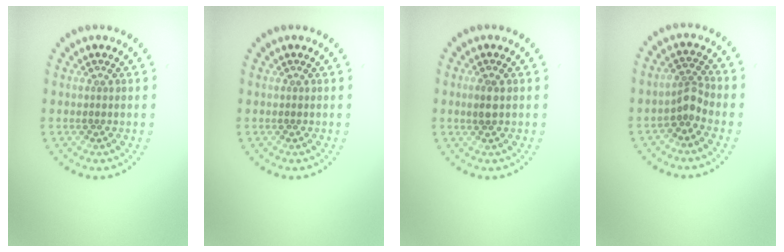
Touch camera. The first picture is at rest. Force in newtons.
{"total": 0.0}
{"total": 1.3, "press": 1.3, "slide": 0.3}
{"total": 2.0, "press": 1.4, "slide": 1.4}